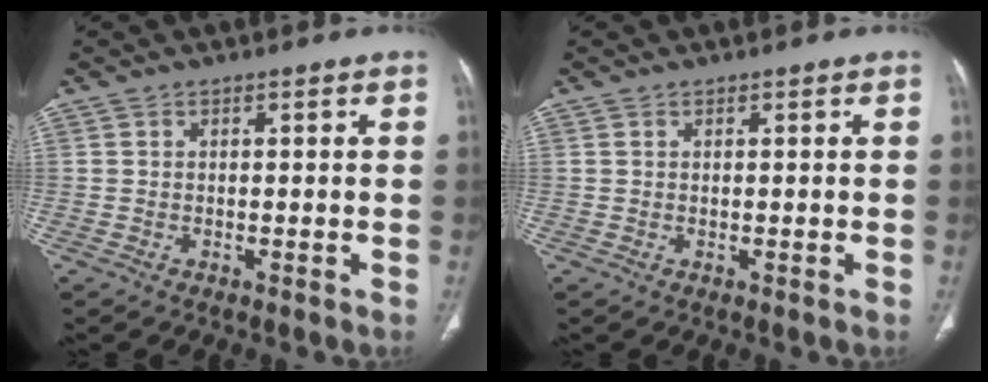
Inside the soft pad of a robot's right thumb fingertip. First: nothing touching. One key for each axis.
{"total": 0.0}